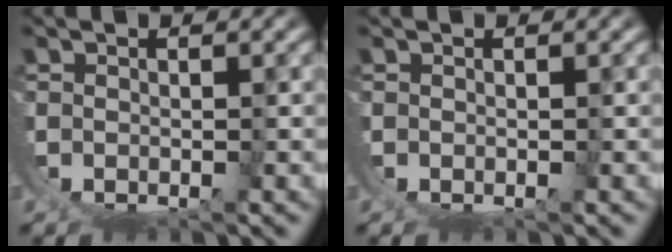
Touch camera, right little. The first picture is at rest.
{"total": 0.0}